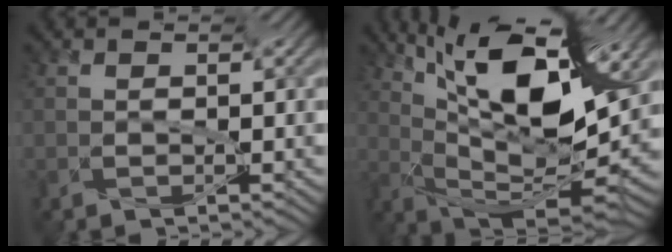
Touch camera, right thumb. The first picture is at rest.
{"total": 12.4, "force": [6.0, 1.8, 10.7], "torque": [-0.203, 0.004, 0.119]}